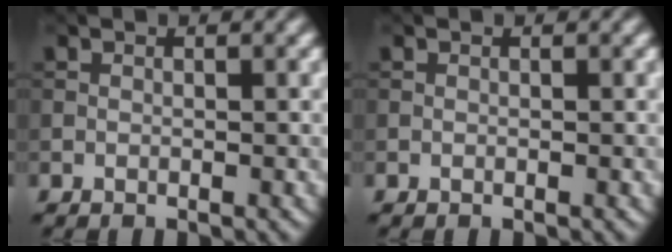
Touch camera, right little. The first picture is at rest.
{"total": 0.0}